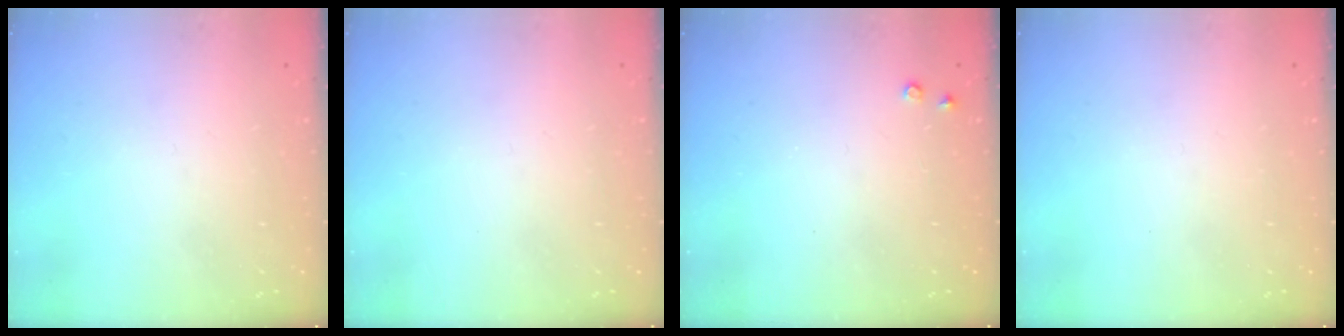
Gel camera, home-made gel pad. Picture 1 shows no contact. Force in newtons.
{"total": 0.0}
{"total": 2.8, "press": 2.8, "slide": 0.5}
{"total": 0.0}